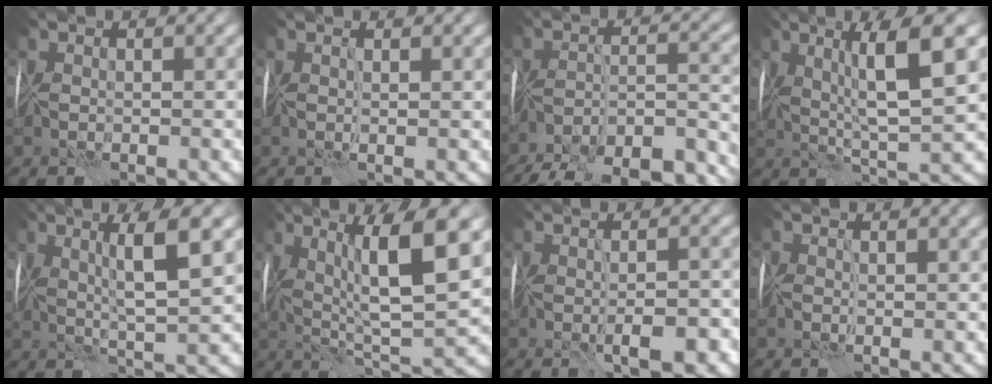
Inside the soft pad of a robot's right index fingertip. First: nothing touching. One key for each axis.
{"total": 1.0, "fx": 0.4, "fy": 0.0, "fz": 1.0, "tx": -0.013, "ty": -0.001, "tz": 0.003}
{"total": 17.3, "fx": -15.5, "fy": 4.4, "fz": 6.2, "tx": -0.080, "ty": -0.011, "tz": -0.201}
{"total": 7.2, "fx": 2.0, "fy": 1.3, "fz": 6.8, "tx": -0.111, "ty": 0.003, "tz": 0.035}
{"total": 5.4, "fx": 1.9, "fy": 0.8, "fz": 5.0, "tx": -0.084, "ty": 0.001, "tz": 0.032}
{"total": 10.5, "fx": 2.7, "fy": 2.6, "fz": 9.9, "tx": -0.165, "ty": 0.006, "tz": 0.050}
{"total": 5.0, "fx": -1.4, "fy": 1.3, "fz": 4.7, "tx": -0.065, "ty": -0.008, "tz": -0.016}
{"total": 0.9, "fx": -0.1, "fy": 0.3, "fz": 0.9, "tx": -0.015, "ty": -0.002, "tz": -0.004}